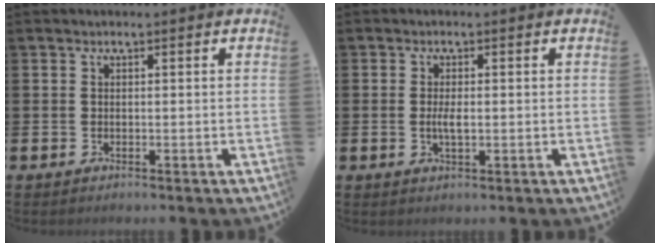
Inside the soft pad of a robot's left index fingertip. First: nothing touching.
{"total": 2.2, "force": [-0.1, 0.7, 2.1], "torque": [-0.032, -0.002, -0.005]}